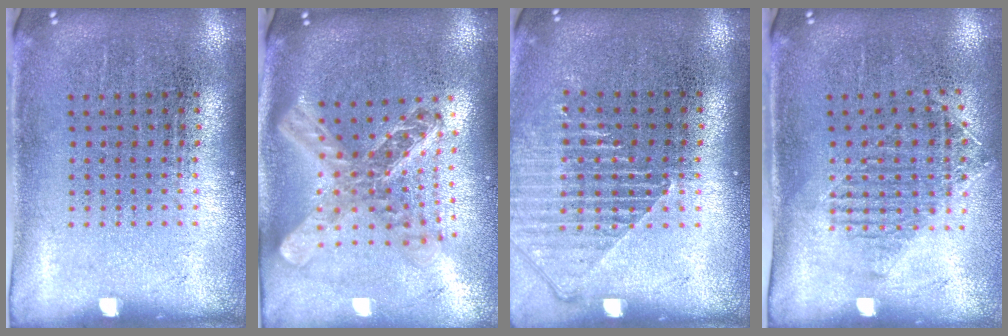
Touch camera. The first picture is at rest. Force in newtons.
{"total": 2.4, "press": 1.9, "slide": 1.4}
{"total": 1.3, "press": 1.3, "slide": 0.1}
{"total": 1.2, "press": 1.1, "slide": 0.6}